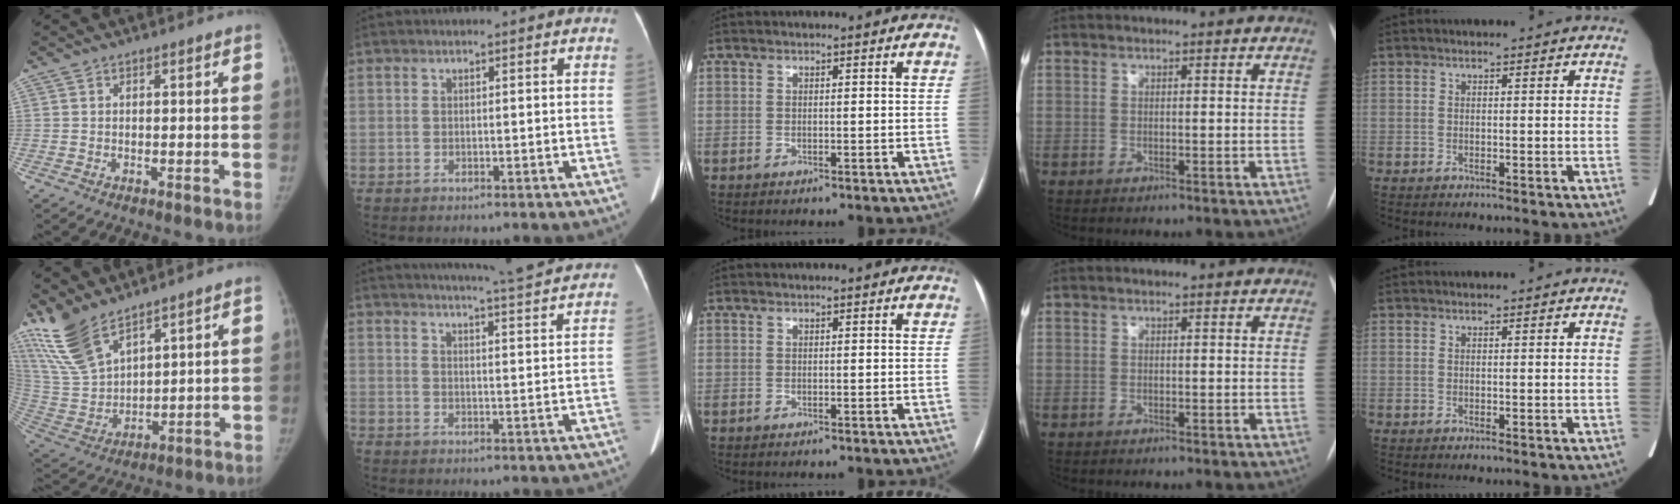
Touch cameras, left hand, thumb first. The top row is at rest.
{"thumb": {"total": 13.7, "force": [10.6, 5.1, 7.1], "torque": [-0.135, -0.045, 0.231]}, "index": {"total": 14.9, "force": [14.0, -1.0, 5.1], "torque": [-0.086, -0.032, 0.164]}}